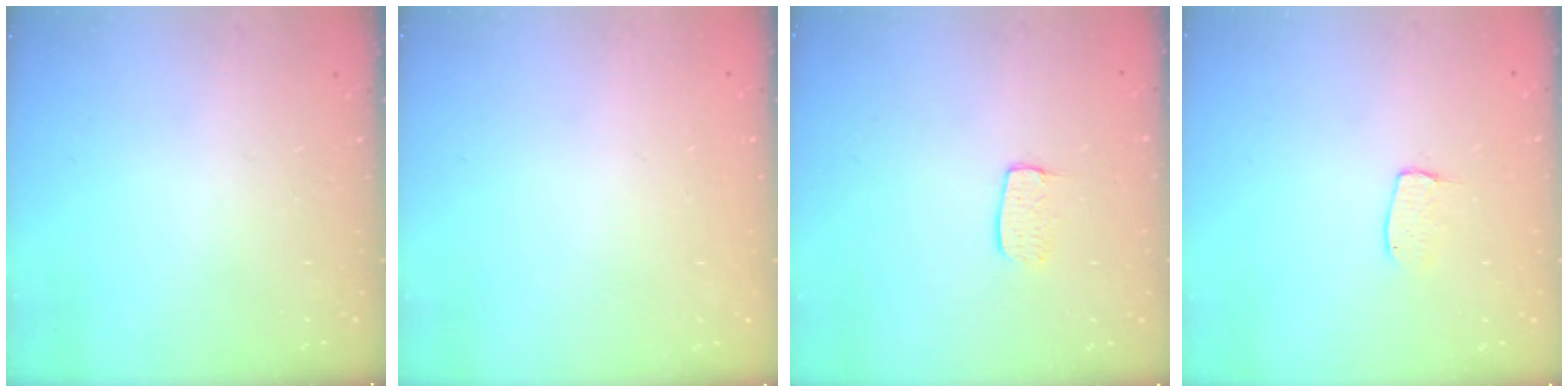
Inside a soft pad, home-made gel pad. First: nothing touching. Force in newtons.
{"total": 0.0}
{"total": 5.6, "press": 5.6, "slide": 0.2}
{"total": 4.8, "press": 4.8, "slide": 0.3}